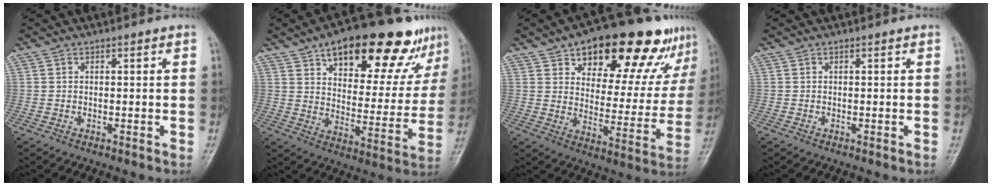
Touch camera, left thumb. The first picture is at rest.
{"total": 23.5, "force": [14.5, 9.9, 15.7], "torque": [-0.165, -0.031, 0.214]}
{"total": 22.9, "force": [14.2, 10.2, 14.8], "torque": [-0.152, -0.033, 0.205]}
{"total": 0.0}